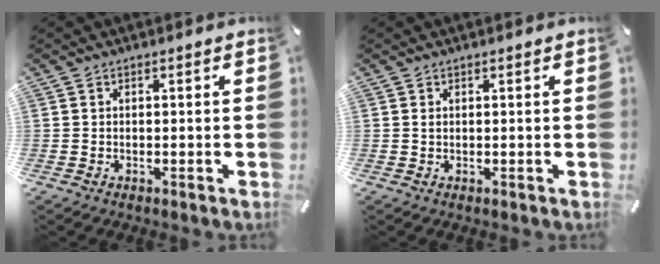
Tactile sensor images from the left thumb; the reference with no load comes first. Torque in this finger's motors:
{"motor_torque": [0.04, -0.07, 0.19, -0.16, 0.03]}